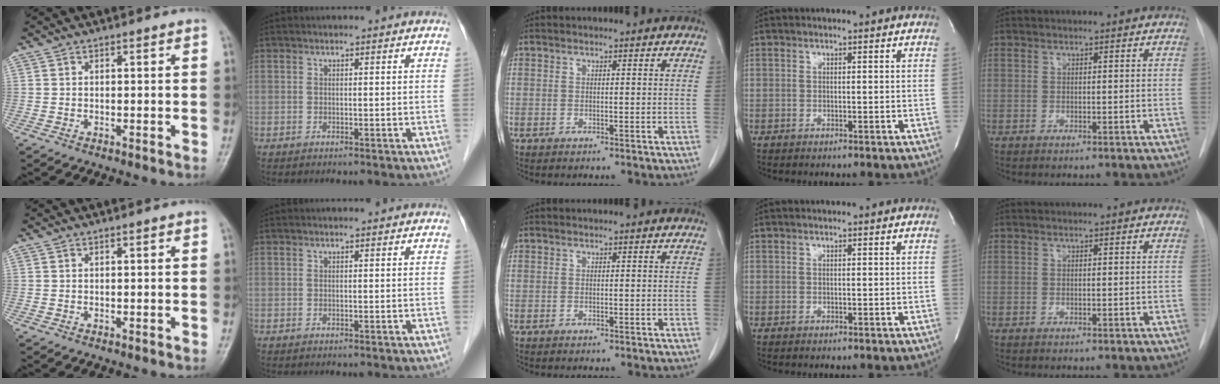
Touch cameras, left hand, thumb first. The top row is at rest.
{}